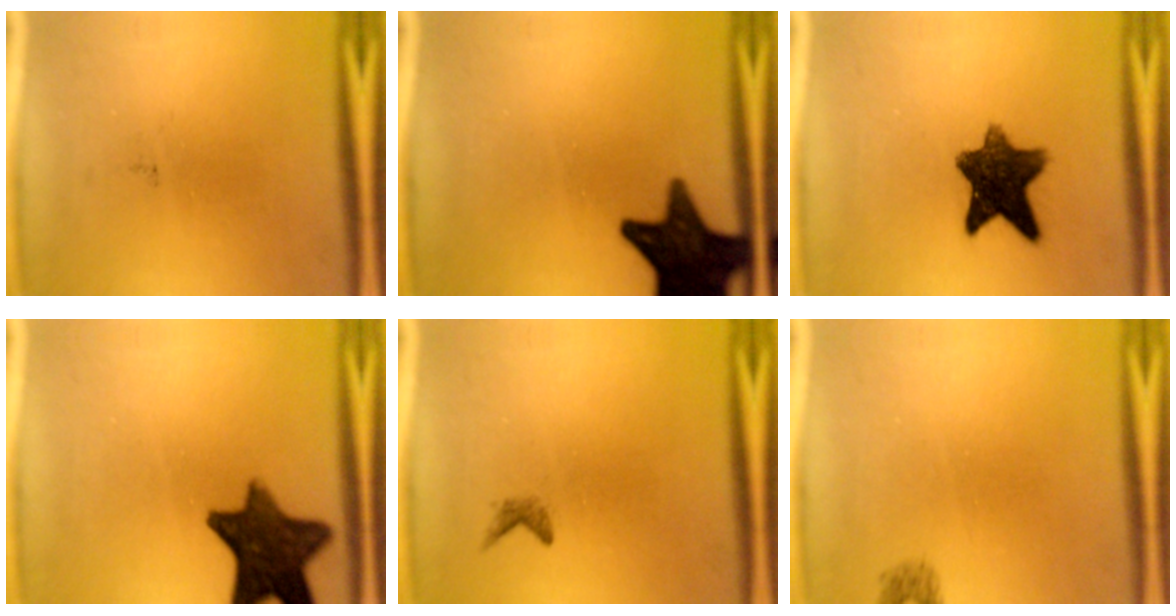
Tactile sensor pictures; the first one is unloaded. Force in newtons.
{"total": 16.6}
{"total": 10.5}
{"total": 12.0}
{"total": 0.9}
{"total": 1.0}